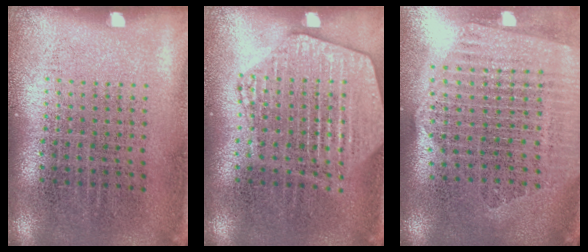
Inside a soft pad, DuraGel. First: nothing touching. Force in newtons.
{"total": 3.1, "press": 3.1, "slide": 0.3}
{"total": 2.4, "press": 2.2, "slide": 1.1}